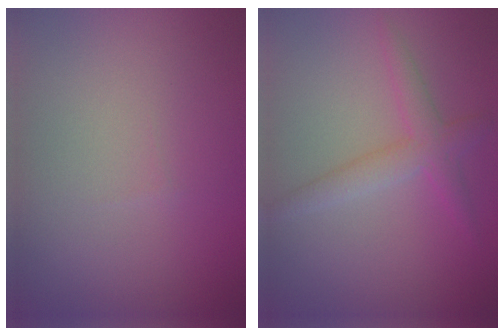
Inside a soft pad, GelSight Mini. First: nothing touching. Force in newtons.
{"total": 2.6, "press": 2.6, "slide": 0.1}